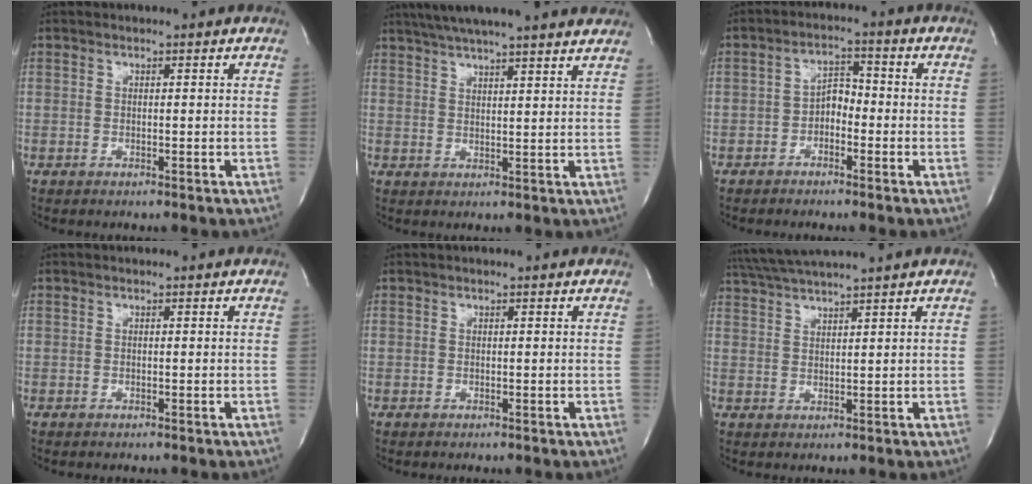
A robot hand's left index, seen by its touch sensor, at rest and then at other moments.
{"total": 19.5, "force": [17.0, 1.2, 9.5], "torque": [-0.162, 0.032, 0.227]}
{"total": 3.6, "force": [-1.6, 2.1, 2.4], "torque": [-0.041, 0.014, -0.033]}
{"total": 0.0}
{"total": 0.0}
{"total": 7.4, "force": [6.6, -1.6, 3.1], "torque": [-0.058, 0.015, 0.113]}